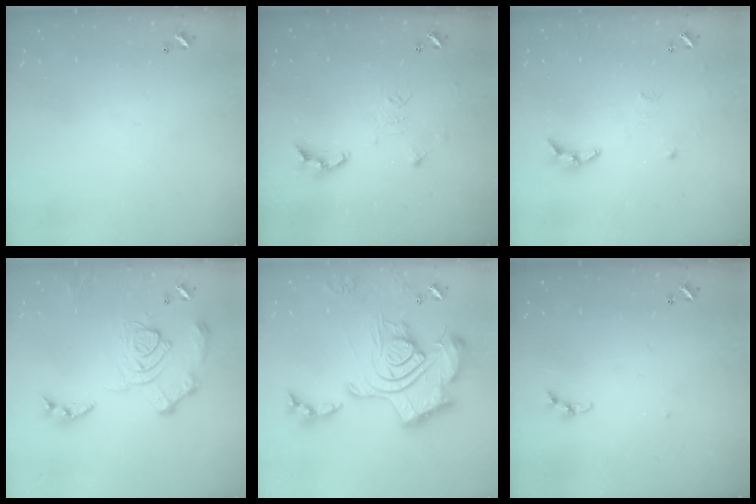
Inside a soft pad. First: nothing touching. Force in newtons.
{"total": 10.3, "press": 10.2, "slide": 1.0}
{"total": 9.0, "press": 9.0, "slide": 0.5}
{"total": 15.6, "press": 15.5, "slide": 1.6}
{"total": 3.0, "press": 2.4, "slide": 1.8}
{"total": 3.5, "press": 3.4, "slide": 0.4}